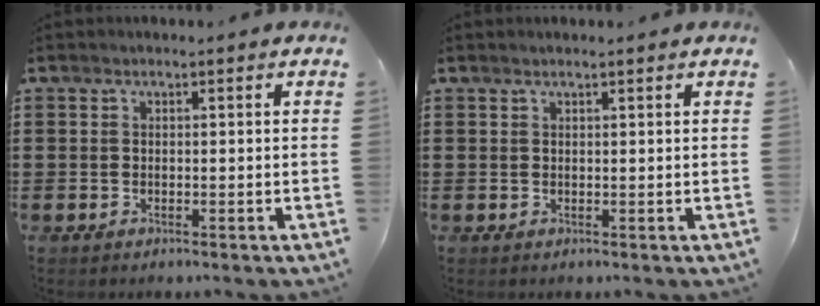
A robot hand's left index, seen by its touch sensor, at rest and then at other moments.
{"total": 0.7, "force": [0.6, 0.0, 0.5], "torque": [-0.009, -0.001, 0.011]}